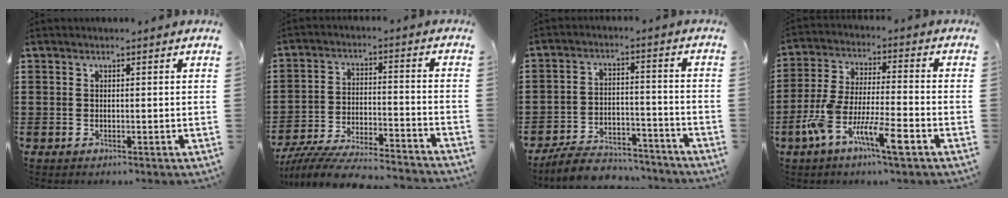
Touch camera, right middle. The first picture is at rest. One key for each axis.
{"total": 7.8, "fx": -7.4, "fy": 0.4, "fz": 2.3, "tx": -0.046, "ty": 0.003, "tz": -0.145}
{"total": 6.9, "fx": -6.6, "fy": 1.5, "fz": 1.5, "tx": -0.022, "ty": 0.019, "tz": -0.126}
{"total": 10.2, "fx": -6.2, "fy": 1.8, "fz": 7.9, "tx": -0.171, "ty": -0.007, "tz": -0.121}